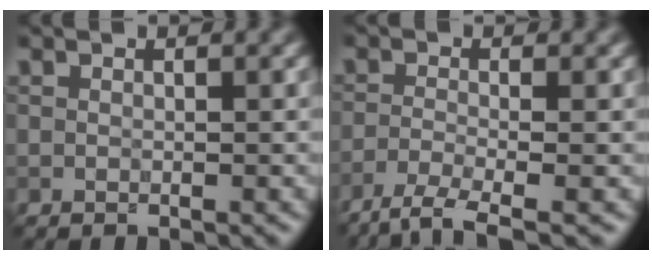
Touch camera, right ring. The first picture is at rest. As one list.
[{"total": 3.9, "force": [-3.0, 0.7, 2.5], "torque": [-0.048, -0.006, -0.067]}]